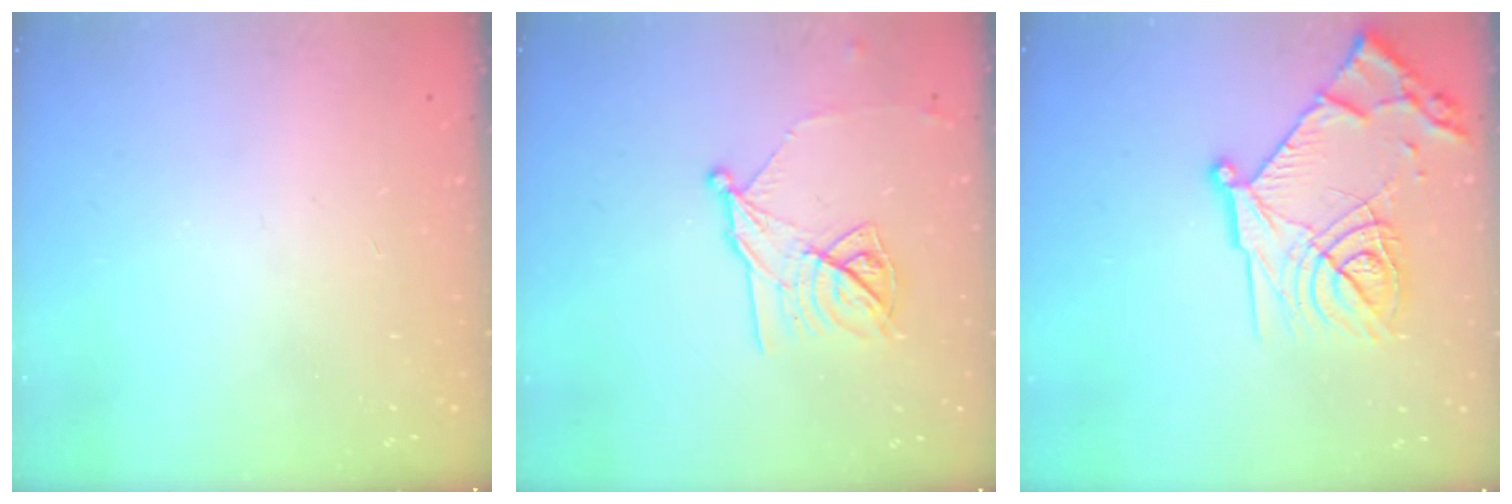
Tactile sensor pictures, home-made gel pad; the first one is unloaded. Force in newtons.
{"total": 12.9, "press": 12.9, "slide": 0.2}
{"total": 20.3, "press": 20.2, "slide": 1.9}